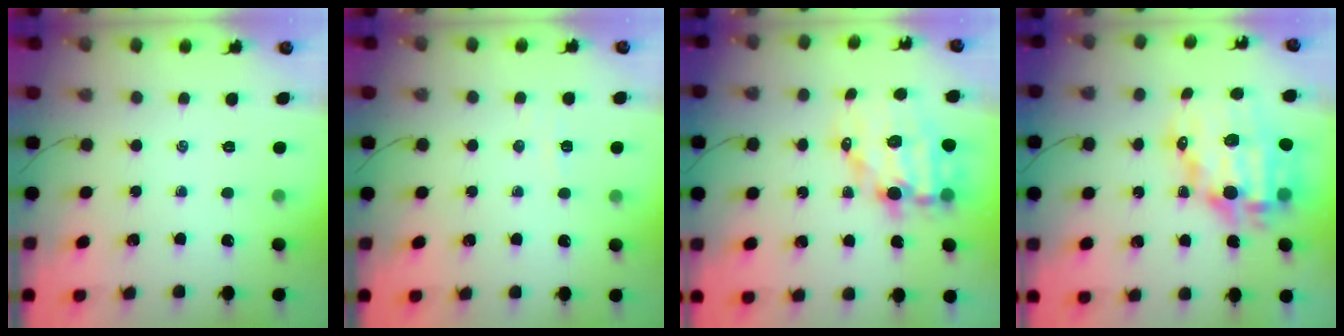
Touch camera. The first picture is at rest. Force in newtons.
{"total": 3.4, "press": 3.2, "slide": 1.0}
{"total": 12.6, "press": 12.2, "slide": 3.1}
{"total": 17.9, "press": 17.4, "slide": 4.1}